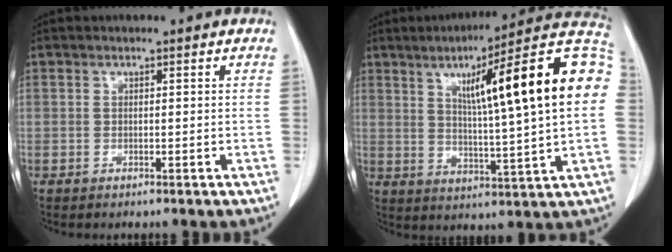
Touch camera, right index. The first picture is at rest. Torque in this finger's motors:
{"motor_torque": [2.02, 0.12, 0.71, 0.20]}